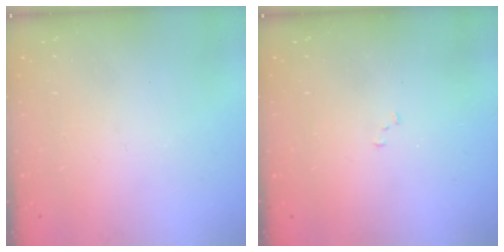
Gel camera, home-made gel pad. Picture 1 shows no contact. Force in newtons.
{"total": 6.7, "press": 6.6, "slide": 0.8}